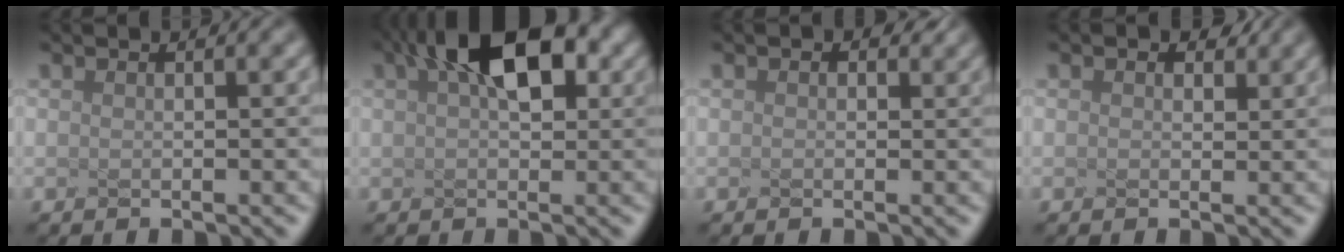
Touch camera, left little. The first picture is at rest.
{"total": 5.4, "force": [1.6, 2.3, 4.7], "torque": [-0.098, 0.012, 0.051]}
{"total": 0.0}
{"total": 0.7, "force": [0.2, -0.5, -0.4], "torque": [-0.015, -0.015, 0.026]}